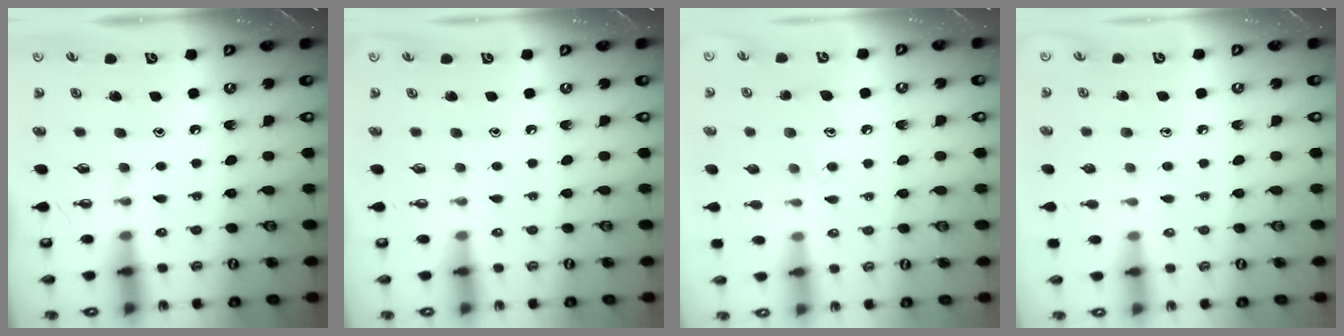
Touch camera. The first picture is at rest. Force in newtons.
{"total": 0.0}
{"total": 10.3, "press": 10.3, "slide": 0.7}
{"total": 4.6, "press": 4.6, "slide": 0.5}